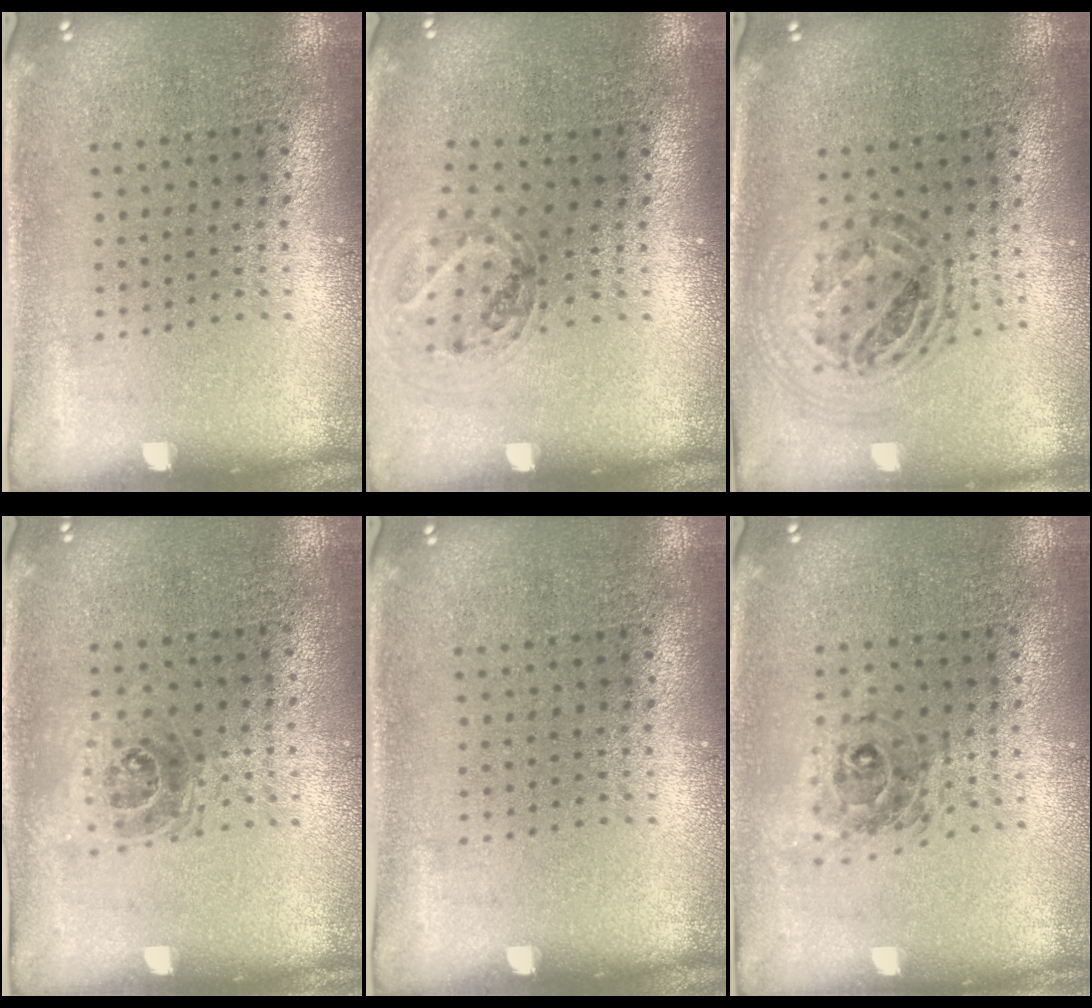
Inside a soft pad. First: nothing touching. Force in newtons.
{"total": 1.1, "press": 1.1, "slide": 0.2}
{"total": 0.9, "press": 0.9, "slide": 0.2}
{"total": 1.0, "press": 1.0, "slide": 0.3}
{"total": 0.0}
{"total": 0.8, "press": 0.8, "slide": 0.1}